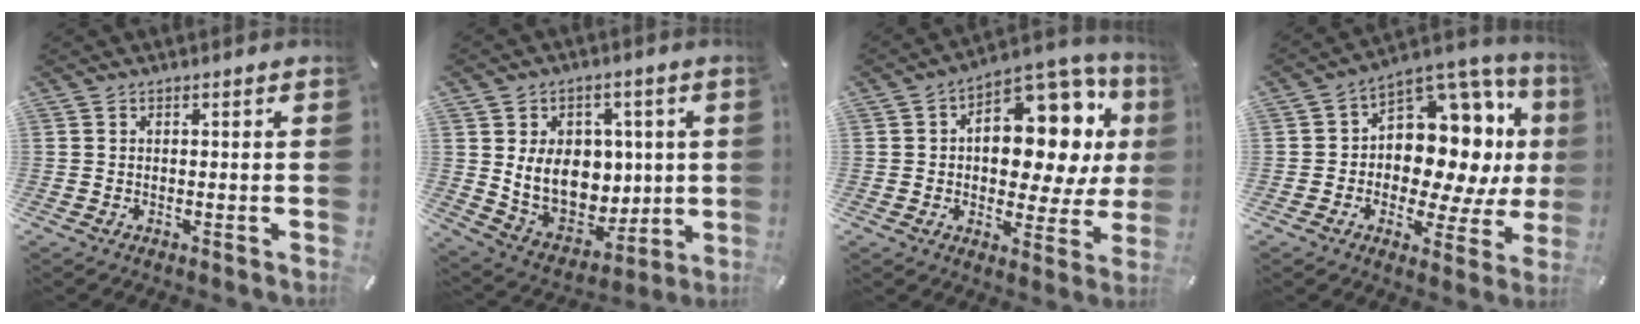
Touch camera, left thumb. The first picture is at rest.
{"total": 13.7, "force": [2.4, 11.3, 7.3], "torque": [-0.132, -0.016, 0.058]}
{"total": 16.7, "force": [5.0, 9.8, 12.6], "torque": [-0.154, -0.054, 0.079]}
{"total": 15.4, "force": [3.3, 11.1, 10.2], "torque": [-0.136, -0.050, 0.059]}